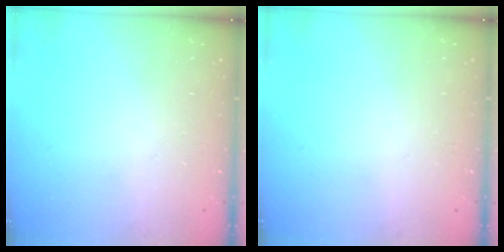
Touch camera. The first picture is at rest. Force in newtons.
{"total": 0.0}